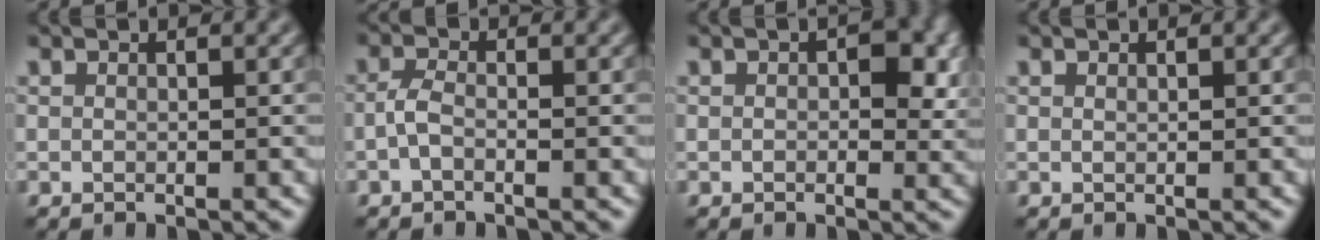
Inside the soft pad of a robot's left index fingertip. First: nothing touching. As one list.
[{"total": 1.6, "force": [-0.8, 0.7, 1.2], "torque": [-0.027, 0.002, -0.020]}, {"total": 4.1, "force": [0.8, 2.4, 3.2], "torque": [-0.030, 0.000, 0.004]}, {"total": 0.0}]